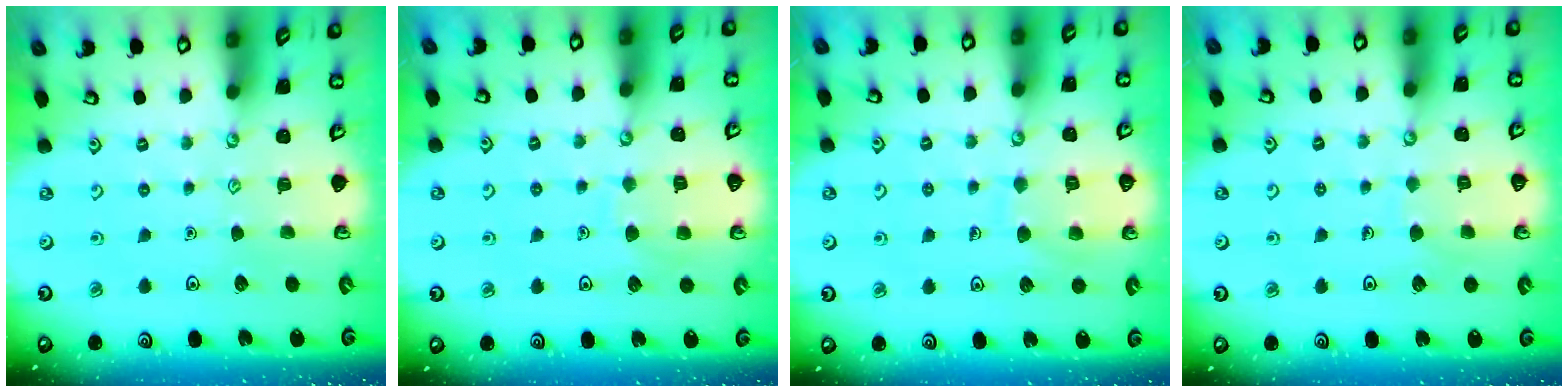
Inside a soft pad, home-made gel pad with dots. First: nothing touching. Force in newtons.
{"total": 6.7, "press": 6.7, "slide": 0.7}
{"total": 8.5, "press": 8.4, "slide": 0.7}
{"total": 5.1, "press": 5.1, "slide": 0.3}